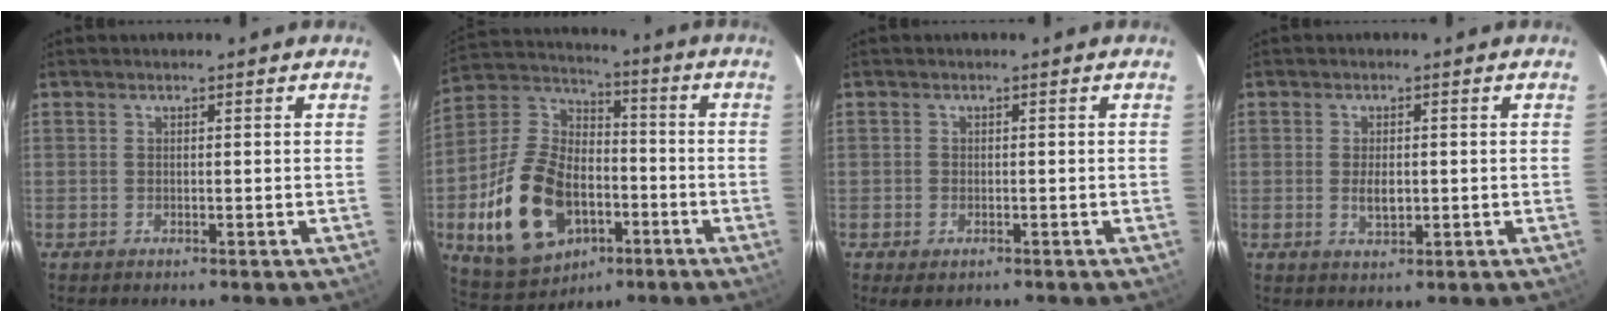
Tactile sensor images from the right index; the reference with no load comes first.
{"total": 19.8, "force": [-6.6, 12.9, 13.5], "torque": [-0.297, 0.013, -0.095]}
{"total": 2.5, "force": [-1.3, 1.7, 1.3], "torque": [-0.023, -0.005, -0.019]}
{"total": 3.2, "force": [-0.4, 1.7, 2.8], "torque": [-0.050, -0.005, -0.004]}